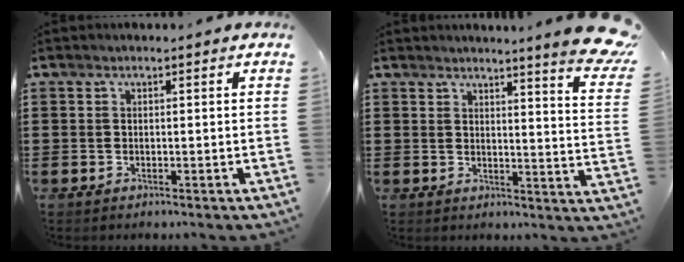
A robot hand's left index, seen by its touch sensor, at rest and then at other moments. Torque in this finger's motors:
{"motor_torque": [-0.48, -1.66, 0.04, 0.12]}